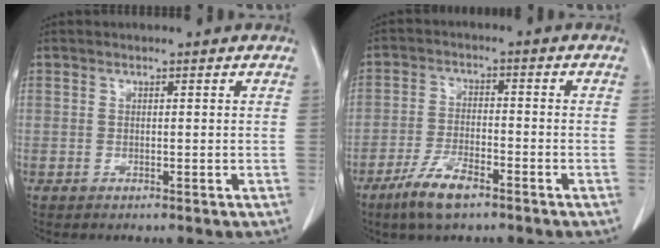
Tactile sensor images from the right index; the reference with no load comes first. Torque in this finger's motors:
{"motor_torque": [0.69, -0.64, 0.40, 0.13]}